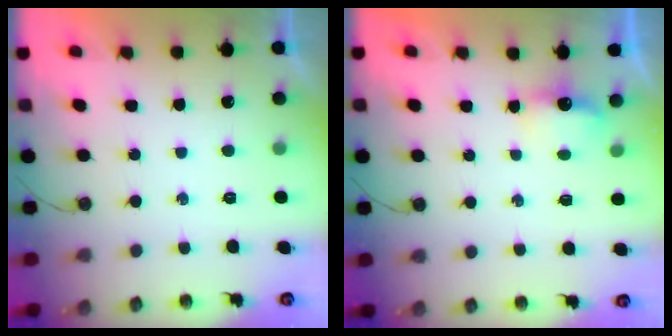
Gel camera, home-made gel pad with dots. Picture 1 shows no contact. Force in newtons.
{"total": 4.6, "press": 4.5, "slide": 0.8}